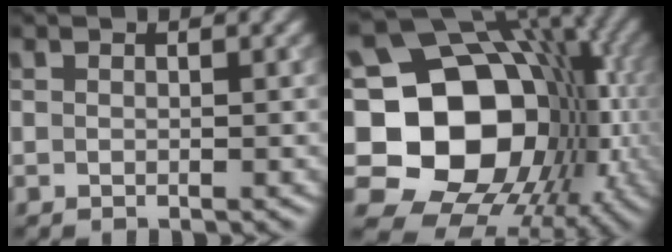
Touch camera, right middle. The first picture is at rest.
{"total": 19.4, "force": [-2.1, 15.0, 12.2], "torque": [-0.197, -0.010, -0.027]}